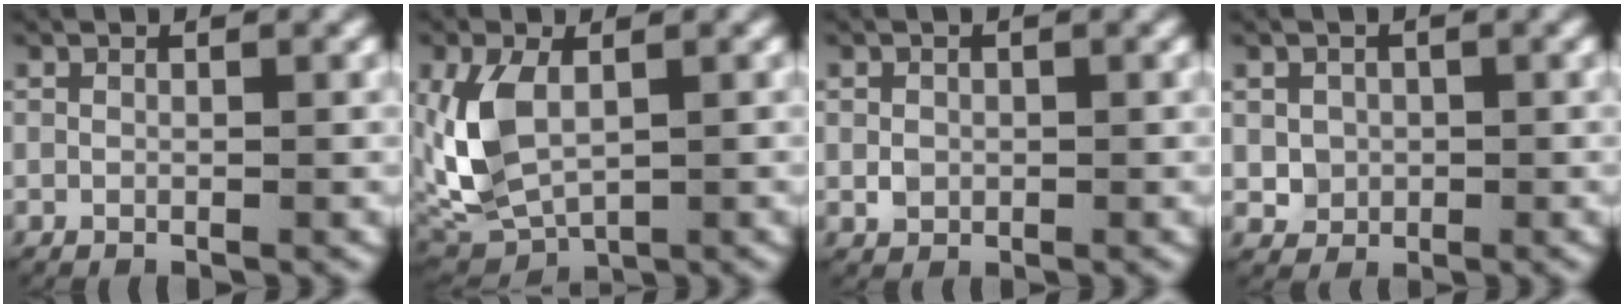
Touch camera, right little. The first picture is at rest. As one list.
[{"total": 5.8, "force": [0.6, 4.1, 4.0], "torque": [-0.113, -0.009, 0.021]}, {"total": 1.0, "force": [0.0, 0.9, 0.4], "torque": [-0.011, 0.000, 0.001]}, {"total": 2.0, "force": [-0.2, 1.9, 0.5], "torque": [-0.004, 0.000, -0.002]}]